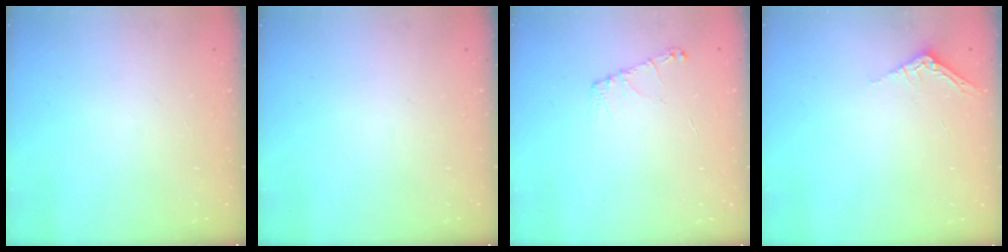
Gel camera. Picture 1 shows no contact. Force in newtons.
{"total": 0.0}
{"total": 5.4, "press": 5.3, "slide": 0.7}
{"total": 2.5, "press": 2.5, "slide": 0.2}